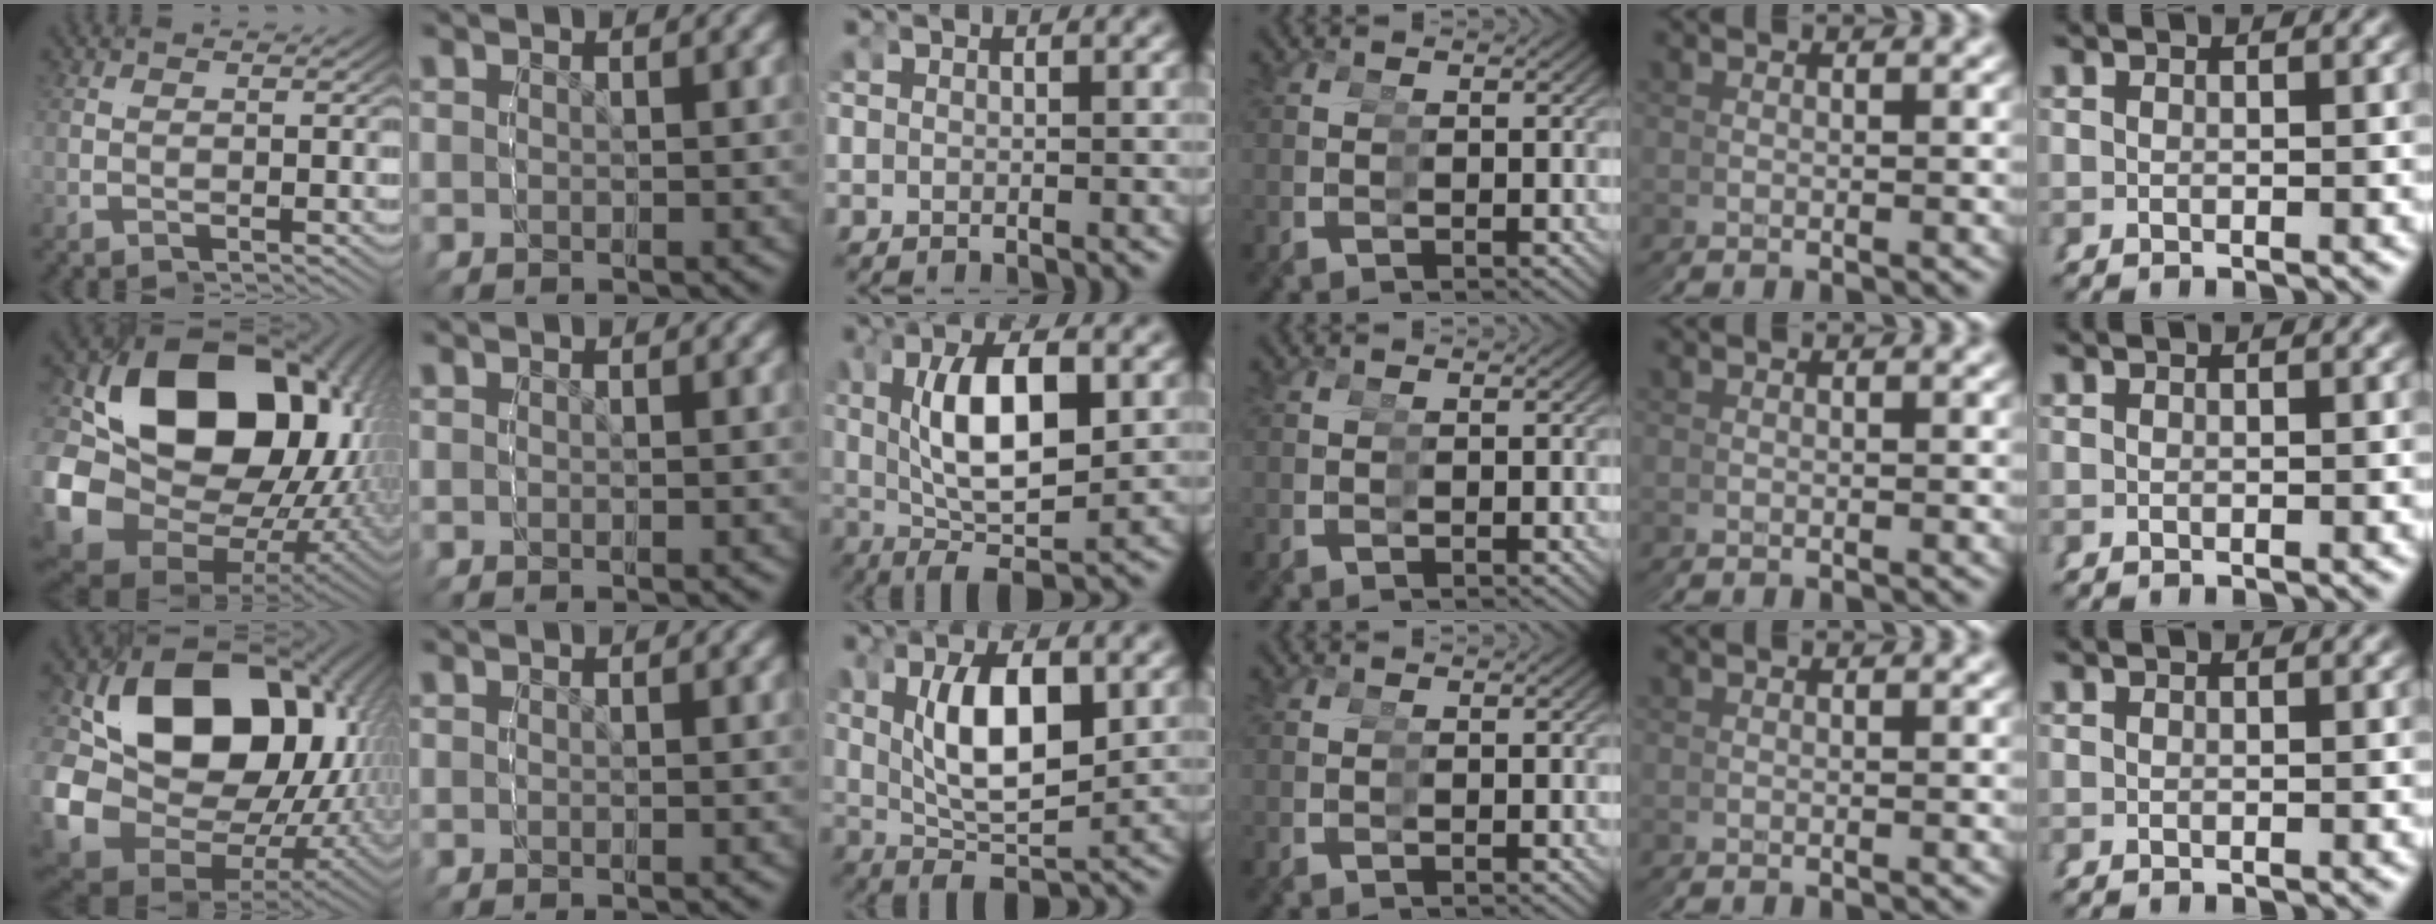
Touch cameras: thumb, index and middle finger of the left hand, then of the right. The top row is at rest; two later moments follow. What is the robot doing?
{"motion": "grasp_and_lifting", "object": "glue stick"}